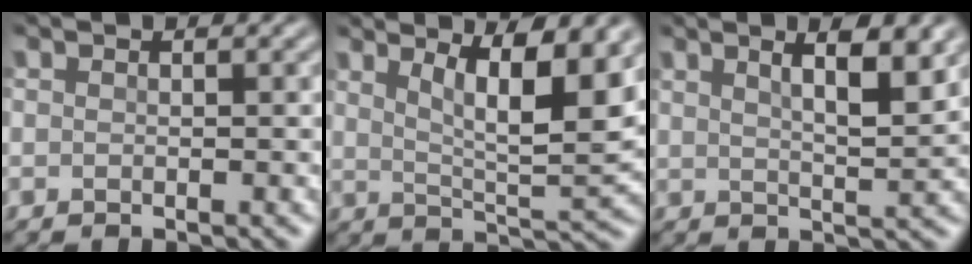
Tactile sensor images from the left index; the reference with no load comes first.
{"total": 8.0, "force": [3.8, 2.0, 6.7], "torque": [-0.102, -0.007, 0.067]}
{"total": 5.4, "force": [3.0, 1.5, 4.2], "torque": [-0.047, 0.015, 0.030]}